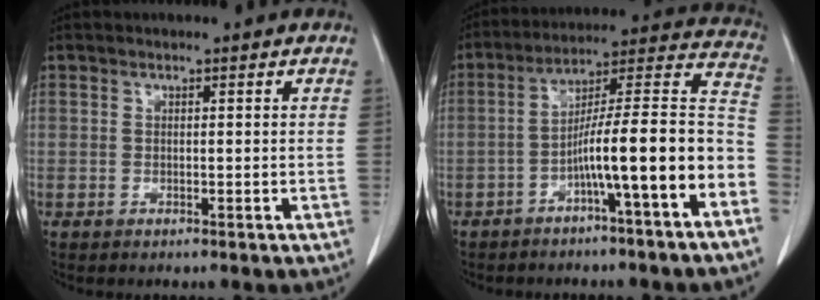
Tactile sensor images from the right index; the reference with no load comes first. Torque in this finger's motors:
{"motor_torque": [1.93, -0.21, 1.05, 0.21]}